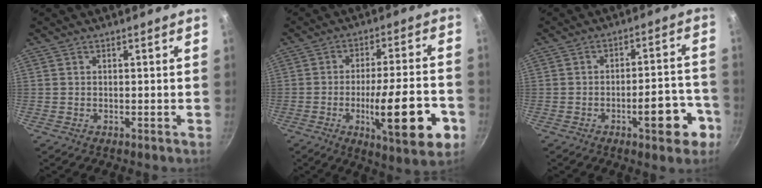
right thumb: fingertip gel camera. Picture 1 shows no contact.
{"total": 18.4, "force": [-6.1, 4.6, 16.7], "torque": [-0.230, 0.021, -0.085]}
{"total": 12.9, "force": [-5.4, 4.4, 10.9], "torque": [-0.115, 0.036, -0.071]}